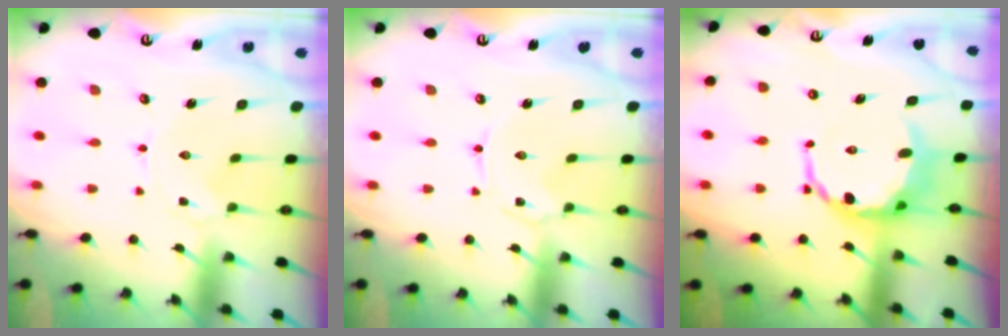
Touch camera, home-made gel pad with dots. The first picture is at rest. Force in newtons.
{"total": 0.7, "press": 0.7, "slide": 0.1}
{"total": 10.1, "press": 9.7, "slide": 2.7}